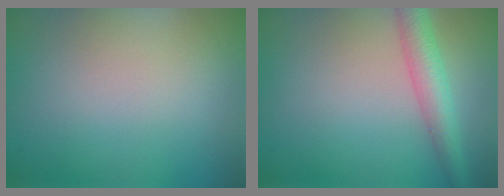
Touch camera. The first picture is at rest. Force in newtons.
{"total": 4.1, "press": 4.1, "slide": 0.1}